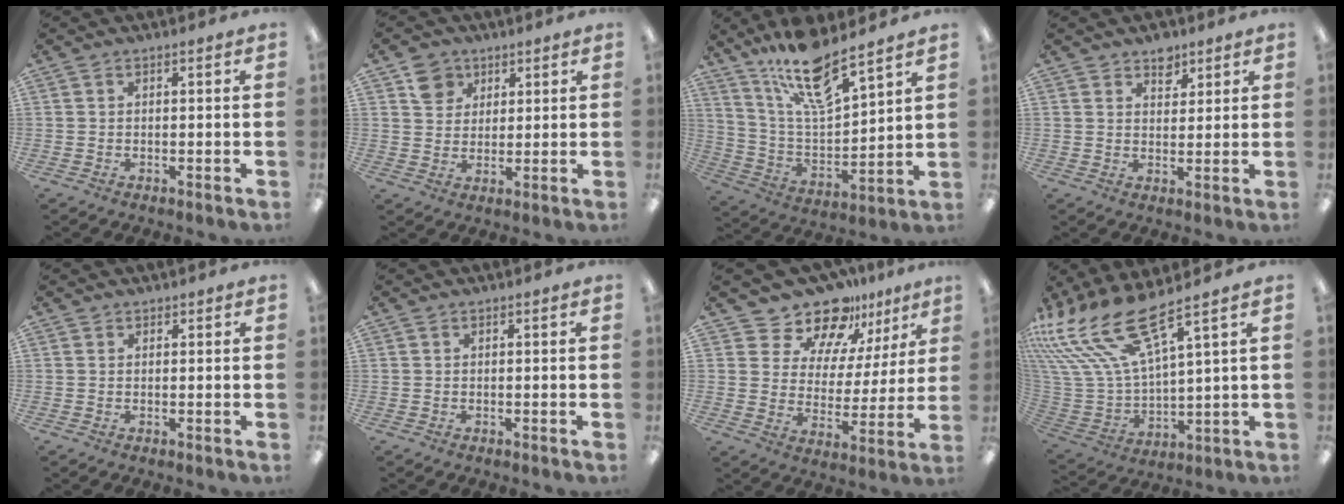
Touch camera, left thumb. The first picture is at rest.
{"total": 5.8, "force": [3.3, 4.7, 0.9], "torque": [-0.014, -0.001, 0.058]}
{"total": 15.8, "force": [12.3, 3.9, 9.1], "torque": [-0.177, -0.068, 0.213]}
{"total": 4.7, "force": [3.6, 2.7, 1.3], "torque": [0.006, -0.022, 0.060]}
{"total": 0.6, "force": [0.5, 0.3, 0.0], "torque": [0.000, 0.001, 0.010]}
{"total": 0.0}
{"total": 14.5, "force": [13.0, 6.1, 2.5], "torque": [-0.054, -0.115, 0.238]}
{"total": 19.5, "force": [13.0, 6.2, 13.1], "torque": [-0.286, -0.089, 0.227]}